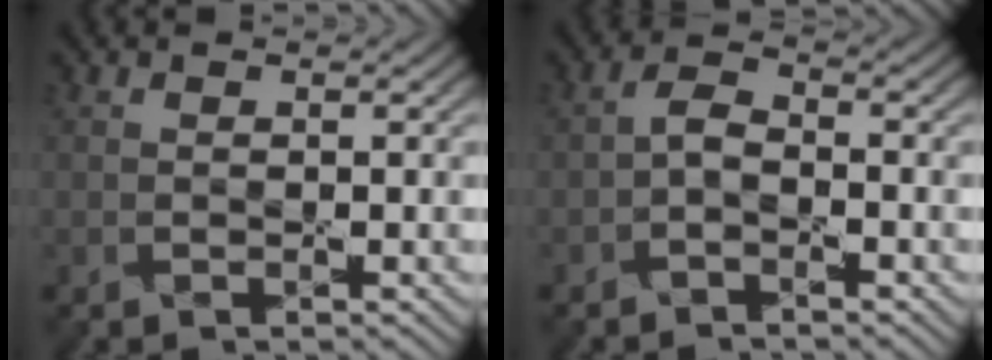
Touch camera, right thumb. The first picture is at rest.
{"total": 2.3, "force": [-1.2, 1.1, 1.6], "torque": [-0.032, 0.008, -0.031]}